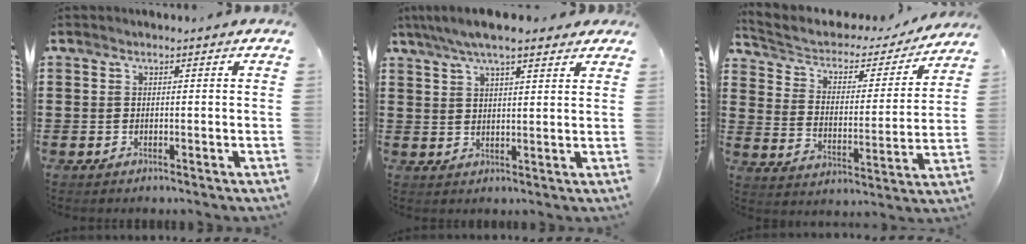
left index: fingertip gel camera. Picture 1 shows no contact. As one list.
[{"total": 6.3, "force": [4.9, 1.3, 3.8], "torque": [-0.085, -0.002, 0.087]}, {"total": 3.6, "force": [2.4, 2.2, 1.4], "torque": [-0.046, -0.019, 0.031]}]